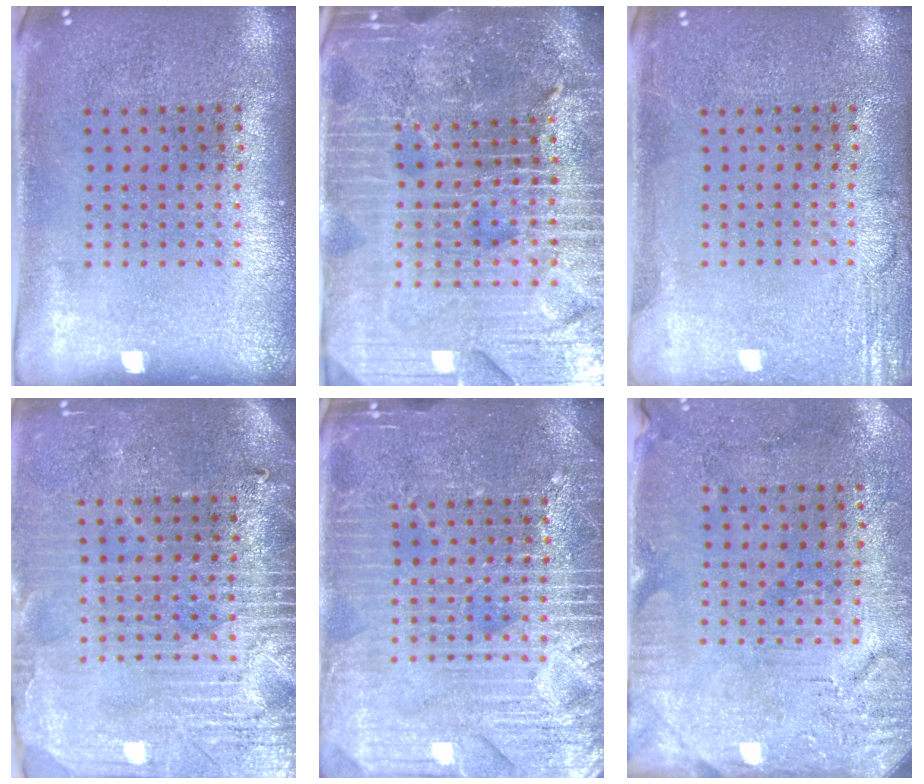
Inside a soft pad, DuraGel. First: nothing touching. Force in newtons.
{"total": 6.5, "press": 5.7, "slide": 3.1}
{"total": 2.6, "press": 2.6, "slide": 0.3}
{"total": 3.9, "press": 3.5, "slide": 1.7}
{"total": 6.4, "press": 6.4, "slide": 0.8}
{"total": 3.2, "press": 2.6, "slide": 1.8}